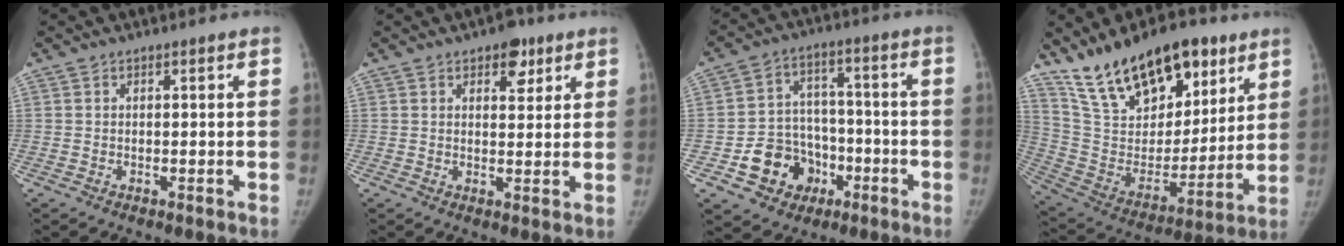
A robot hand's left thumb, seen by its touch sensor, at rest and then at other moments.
{"total": 5.4, "force": [3.1, 3.0, 3.3], "torque": [-0.016, -0.012, 0.038]}
{"total": 12.0, "force": [-4.8, 10.1, 4.3], "torque": [-0.028, 0.045, -0.068]}
{"total": 24.8, "force": [16.2, 11.9, 14.6], "torque": [-0.209, -0.056, 0.285]}